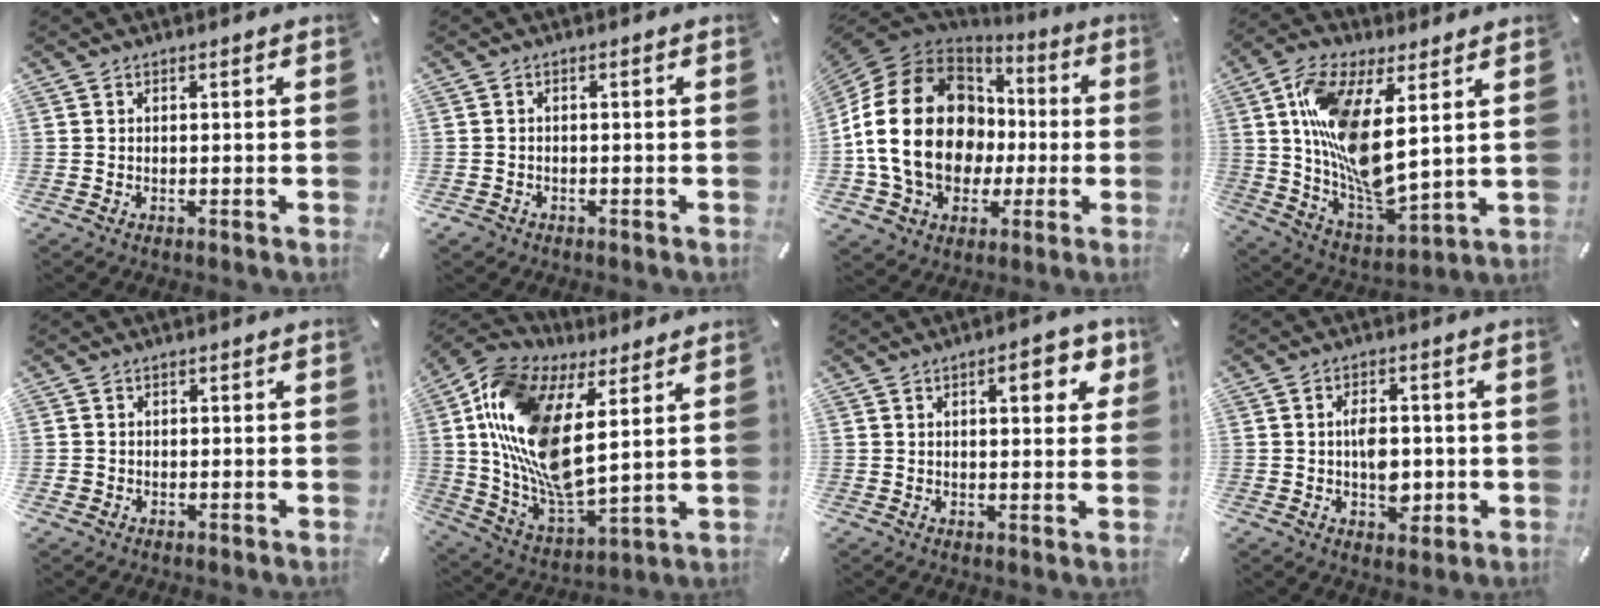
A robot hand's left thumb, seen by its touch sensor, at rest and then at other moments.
{"total": 1.6, "force": [-0.9, 1.3, 0.4], "torque": [-0.008, 0.006, -0.021]}
{"total": 24.2, "force": [-0.8, 18.5, 15.6], "torque": [-0.328, 0.012, -0.004]}
{"total": 16.4, "force": [5.7, 6.9, 13.8], "torque": [-0.287, -0.034, 0.100]}
{"total": 1.4, "force": [-0.2, 1.3, 0.2], "torque": [-0.004, 0.005, -0.008]}
{"total": 17.9, "force": [5.9, 9.6, 13.9], "torque": [-0.339, -0.048, 0.100]}
{"total": 7.6, "force": [3.1, 3.2, 6.1], "torque": [-0.076, -0.008, 0.043]}
{"total": 7.2, "force": [-0.8, 4.9, 5.2], "torque": [-0.060, 0.001, -0.015]}